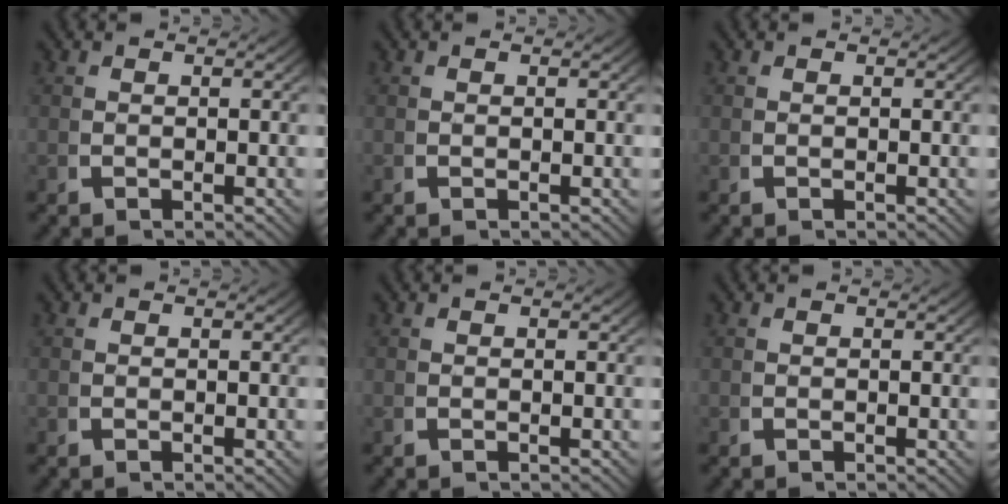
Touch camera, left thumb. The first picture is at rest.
{"total": 0.0}
{"total": 0.0}
{"total": 0.0}
{"total": 0.0}
{"total": 0.0}